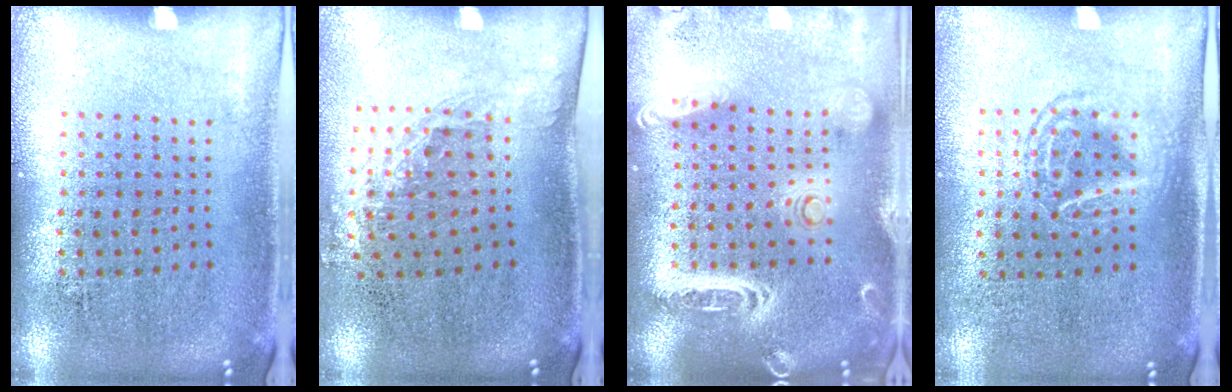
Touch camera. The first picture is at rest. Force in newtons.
{"total": 1.5, "press": 1.2, "slide": 1.0}
{"total": 2.7, "press": 2.3, "slide": 1.3}
{"total": 1.3, "press": 1.2, "slide": 0.5}